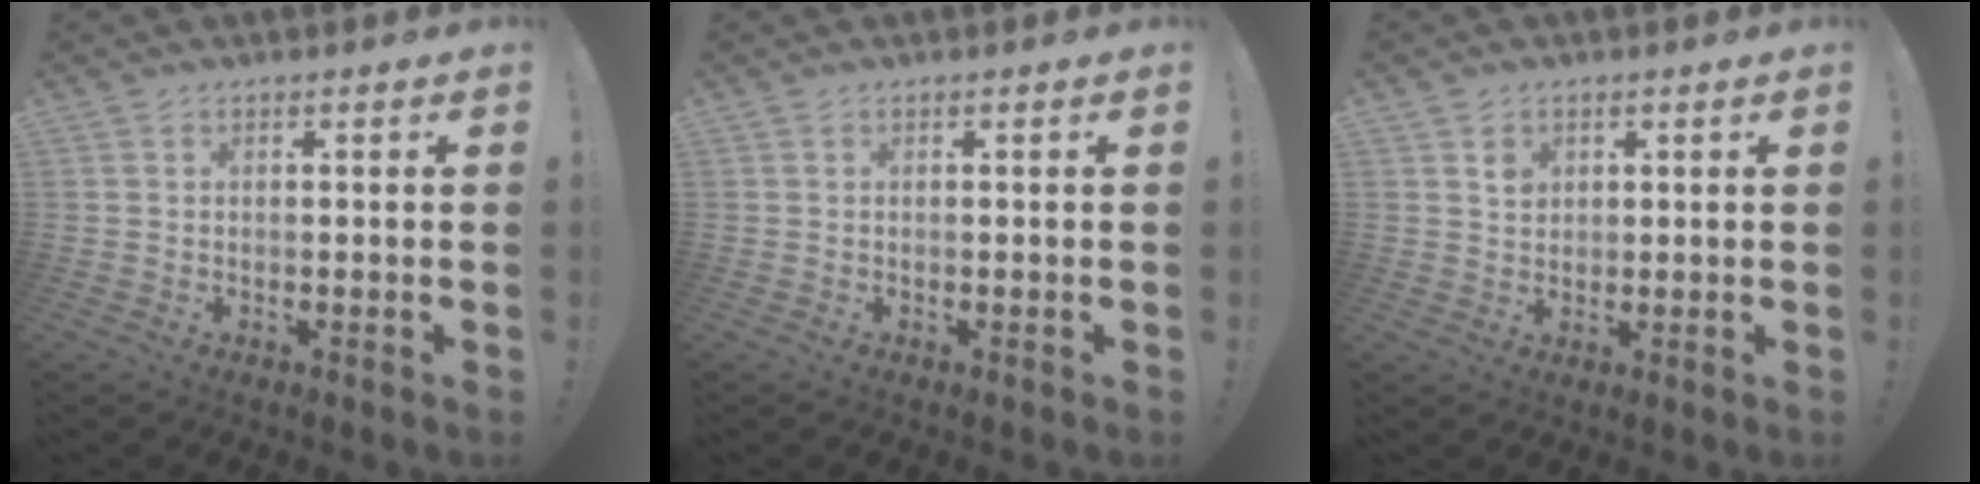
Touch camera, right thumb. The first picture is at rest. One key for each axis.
{"total": 0.0}
{"total": 3.2, "fx": 1.5, "fy": 2.8, "fz": 0.5, "tx": 0.009, "ty": -0.012, "tz": 0.023}